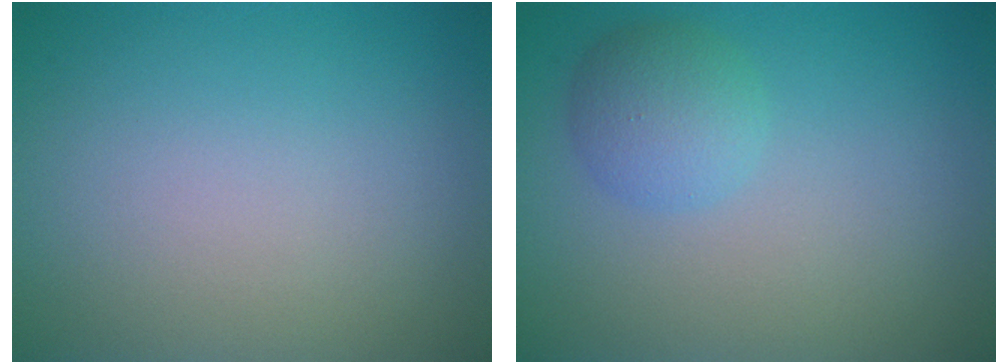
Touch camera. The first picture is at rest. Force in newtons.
{"total": 2.8, "press": 2.8, "slide": 0.1}